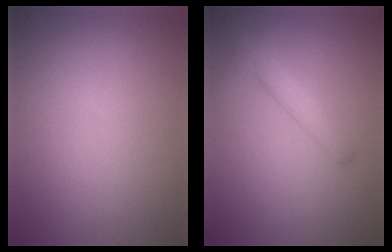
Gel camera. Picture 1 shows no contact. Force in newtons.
{"total": 2.5, "press": 2.5, "slide": 0.1}